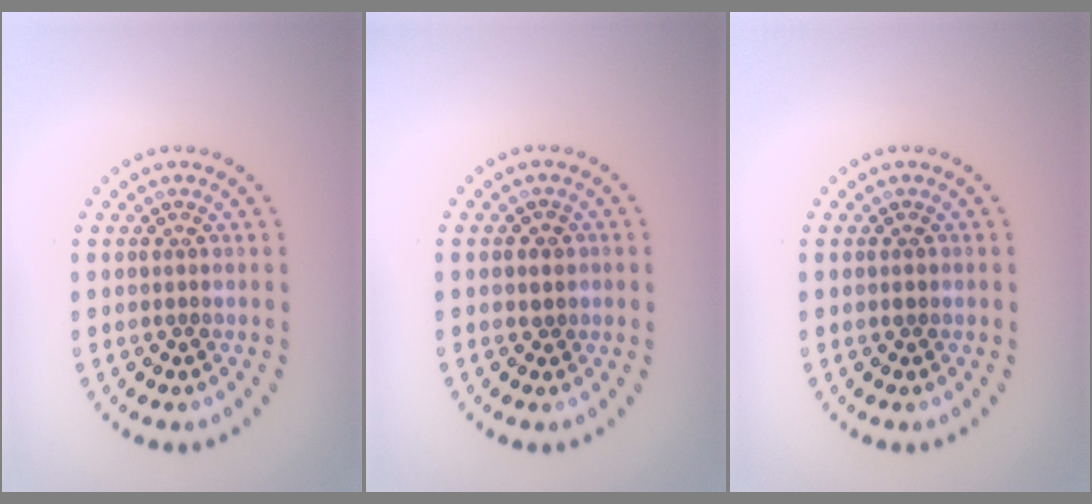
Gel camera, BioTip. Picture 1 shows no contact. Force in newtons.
{"total": 0.6, "press": 0.5, "slide": 0.3}
{"total": 0.7, "press": 0.7, "slide": 0.1}